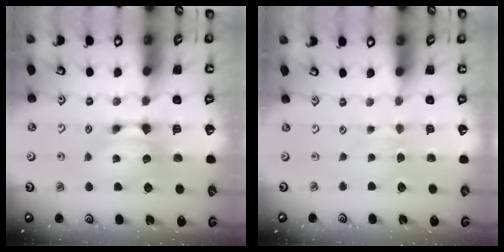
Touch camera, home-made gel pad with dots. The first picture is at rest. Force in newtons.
{"total": 2.9, "press": 2.9, "slide": 0.4}